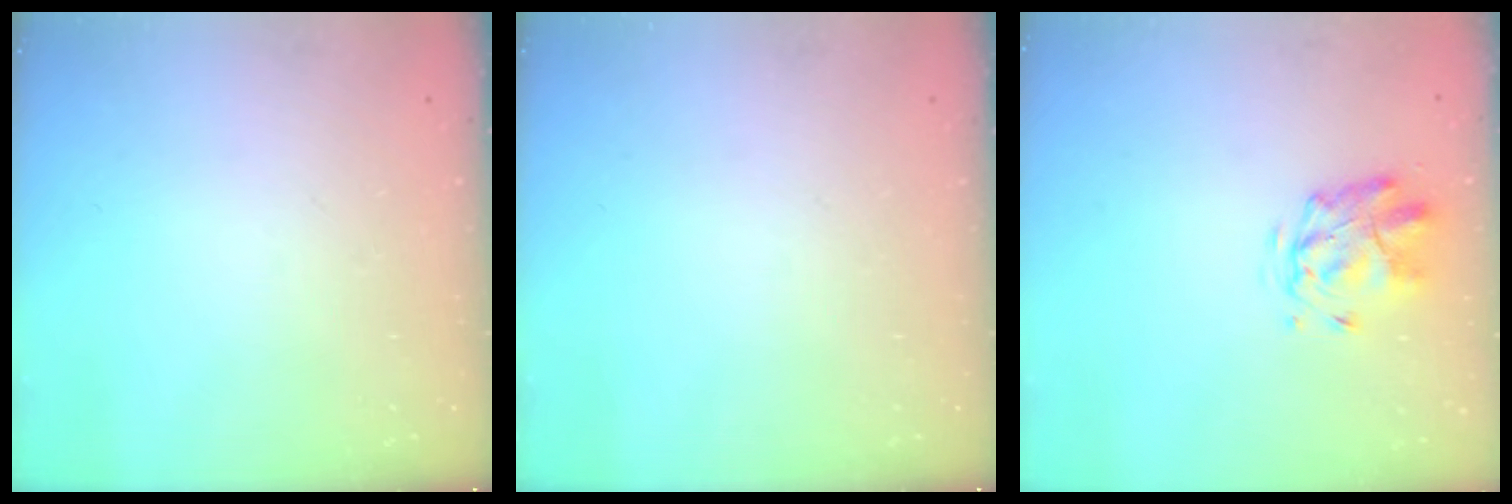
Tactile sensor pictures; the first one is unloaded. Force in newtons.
{"total": 0.0}
{"total": 2.9, "press": 2.5, "slide": 1.5}